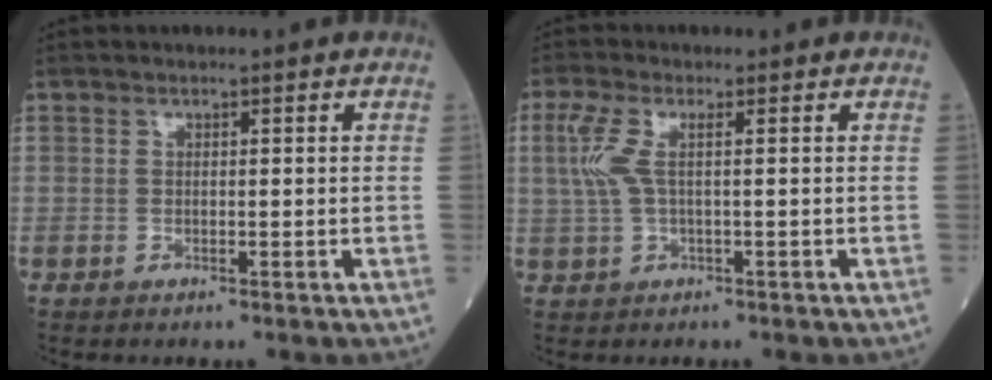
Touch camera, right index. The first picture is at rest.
{"total": 4.2, "force": [0.7, 0.9, 4.0], "torque": [-0.113, 0.014, 0.015]}